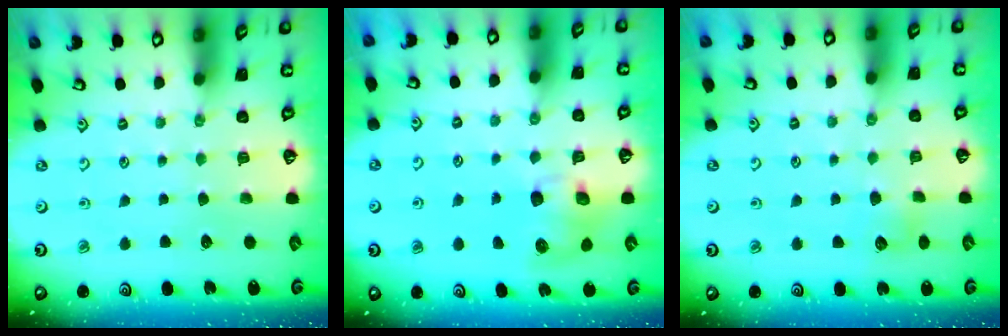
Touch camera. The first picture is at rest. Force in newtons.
{"total": 7.9, "press": 7.8, "slide": 1.1}
{"total": 5.8, "press": 5.8, "slide": 0.7}